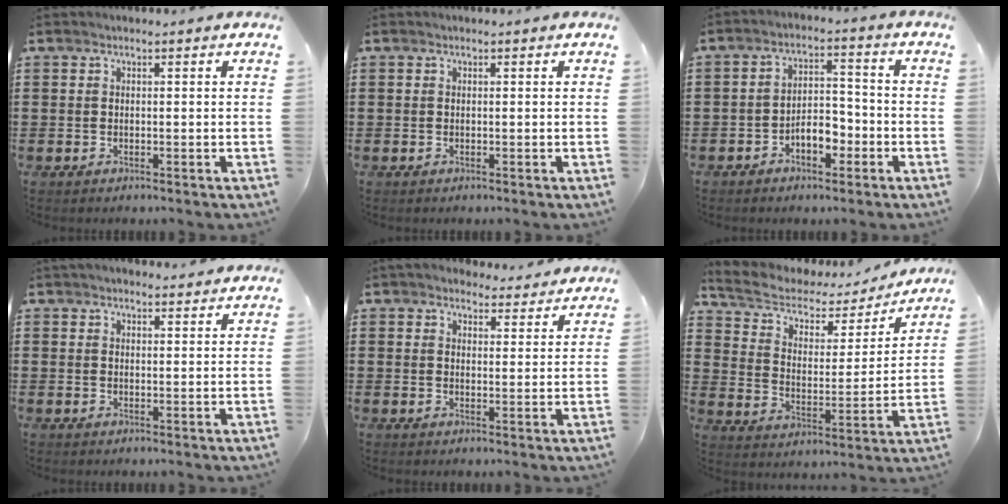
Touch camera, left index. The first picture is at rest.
{"total": 0.0}
{"total": 5.0, "force": [-2.8, 2.5, 3.3], "torque": [-0.057, 0.011, -0.053]}
{"total": 1.8, "force": [1.8, 0.4, 0.3], "torque": [-0.009, 0.001, 0.035]}
{"total": 3.8, "force": [3.6, 1.0, 0.7], "torque": [-0.018, -0.013, 0.066]}
{"total": 4.9, "force": [3.6, 2.6, 2.0], "torque": [-0.063, -0.018, 0.056]}